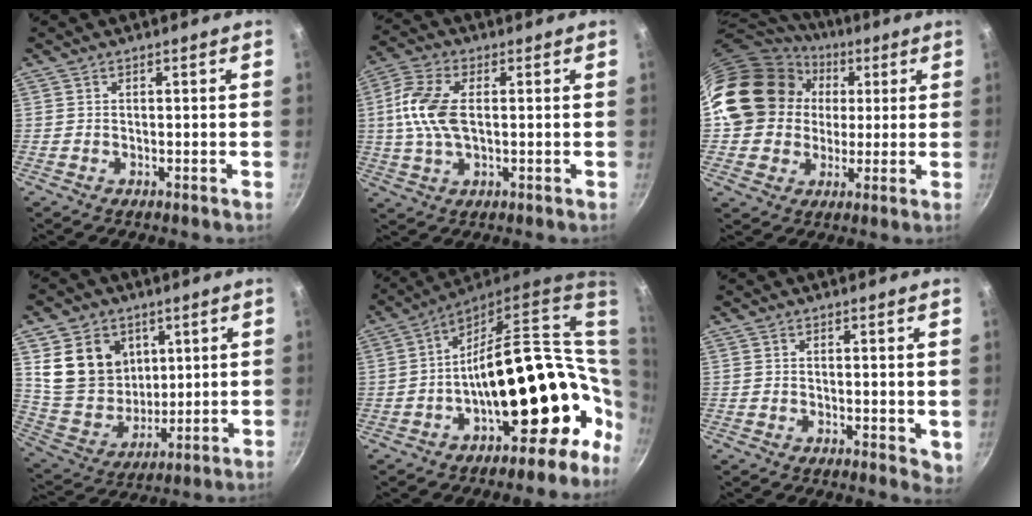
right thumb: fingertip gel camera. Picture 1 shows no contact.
{"total": 10.3, "force": [0.7, 5.5, 8.6], "torque": [-0.176, 0.014, 0.005]}
{"total": 19.7, "force": [3.0, 17.4, 8.7], "torque": [-0.145, 0.034, 0.052]}
{"total": 15.6, "force": [5.4, 12.6, 7.4], "torque": [-0.096, -0.029, 0.115]}
{"total": 20.1, "force": [-0.2, 10.8, 17.0], "torque": [-0.185, 0.024, 0.009]}
{"total": 3.5, "force": [0.4, 1.6, 3.1], "torque": [-0.031, -0.008, 0.005]}